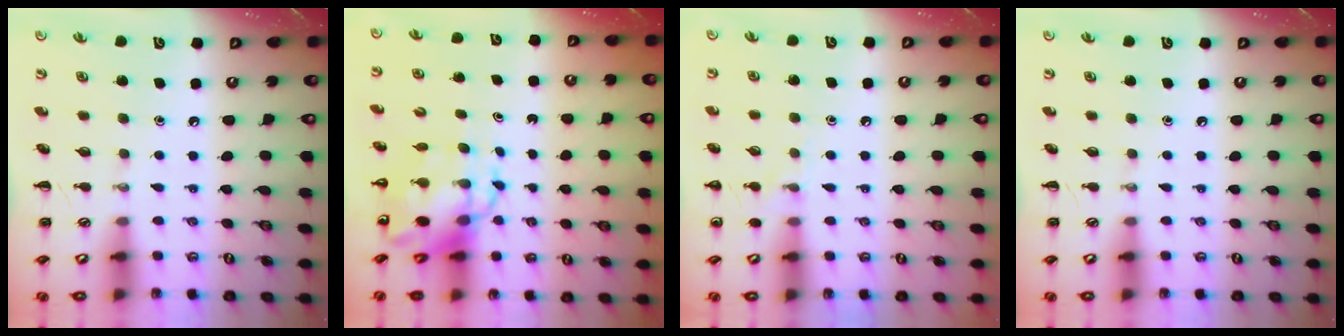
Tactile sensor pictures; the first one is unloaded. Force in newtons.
{"total": 8.9, "press": 8.5, "slide": 2.7}
{"total": 5.9, "press": 5.6, "slide": 1.9}
{"total": 0.0}